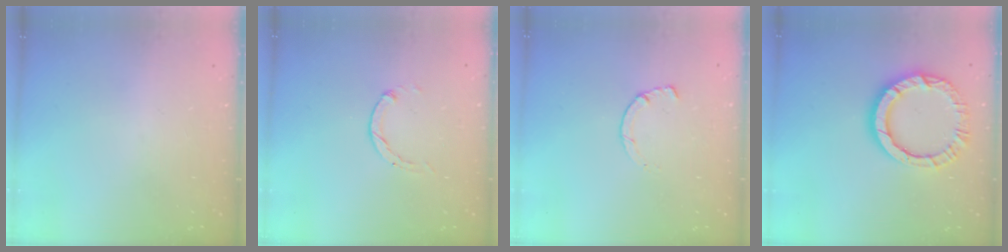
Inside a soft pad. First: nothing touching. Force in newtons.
{"total": 0.7, "press": 0.6, "slide": 0.2}
{"total": 1.8, "press": 1.7, "slide": 0.3}
{"total": 11.7, "press": 11.7, "slide": 1.2}